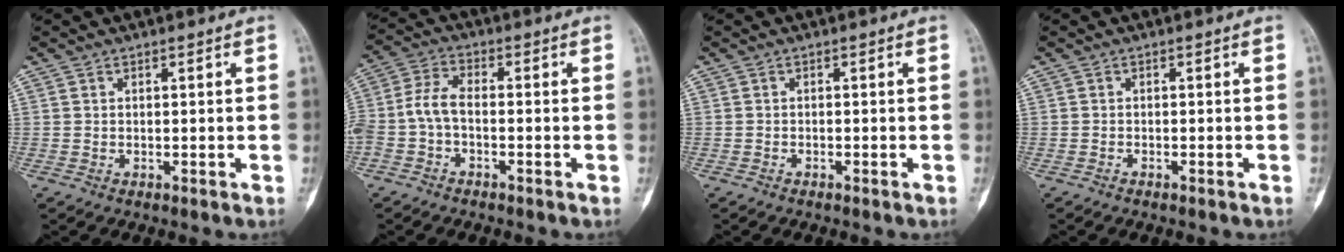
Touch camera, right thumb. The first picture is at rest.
{"total": 6.1, "force": [-1.6, 3.2, 4.9], "torque": [-0.114, 0.023, -0.041]}
{"total": 0.6, "force": [-0.5, 0.0, 0.3], "torque": [-0.011, 0.002, -0.006]}
{"total": 0.6, "force": [-0.5, 0.0, 0.3], "torque": [-0.012, 0.002, -0.006]}